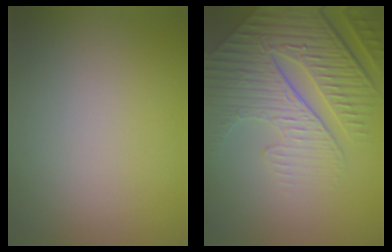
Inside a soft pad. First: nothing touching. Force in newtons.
{"total": 9.1, "press": 6.2, "slide": 6.6}